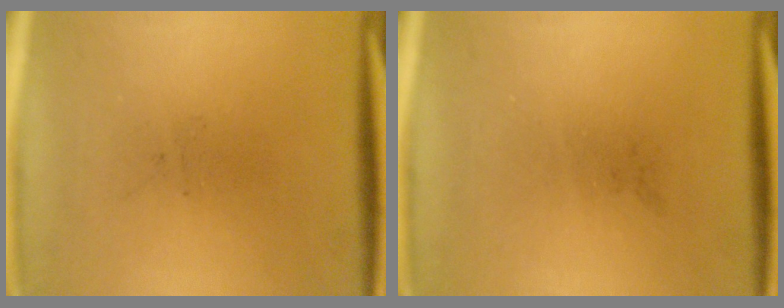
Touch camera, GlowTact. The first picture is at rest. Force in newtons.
{"total": 0.0}